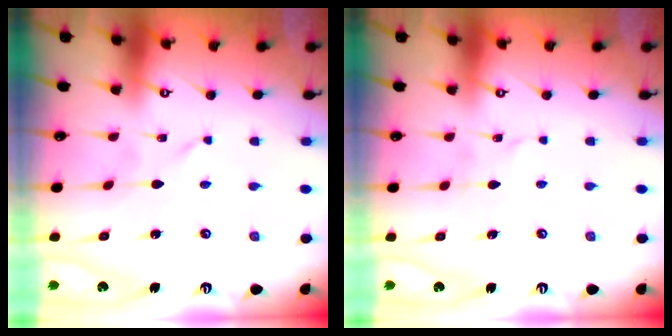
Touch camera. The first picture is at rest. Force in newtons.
{"total": 2.6, "press": 2.5, "slide": 0.3}